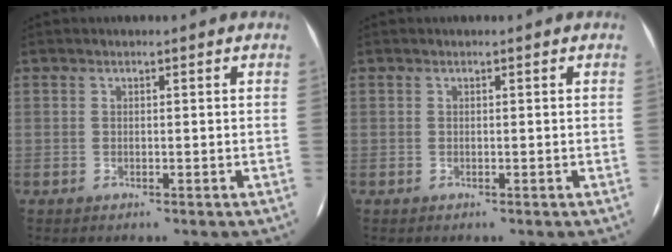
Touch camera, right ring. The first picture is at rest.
{"total": 0.0}